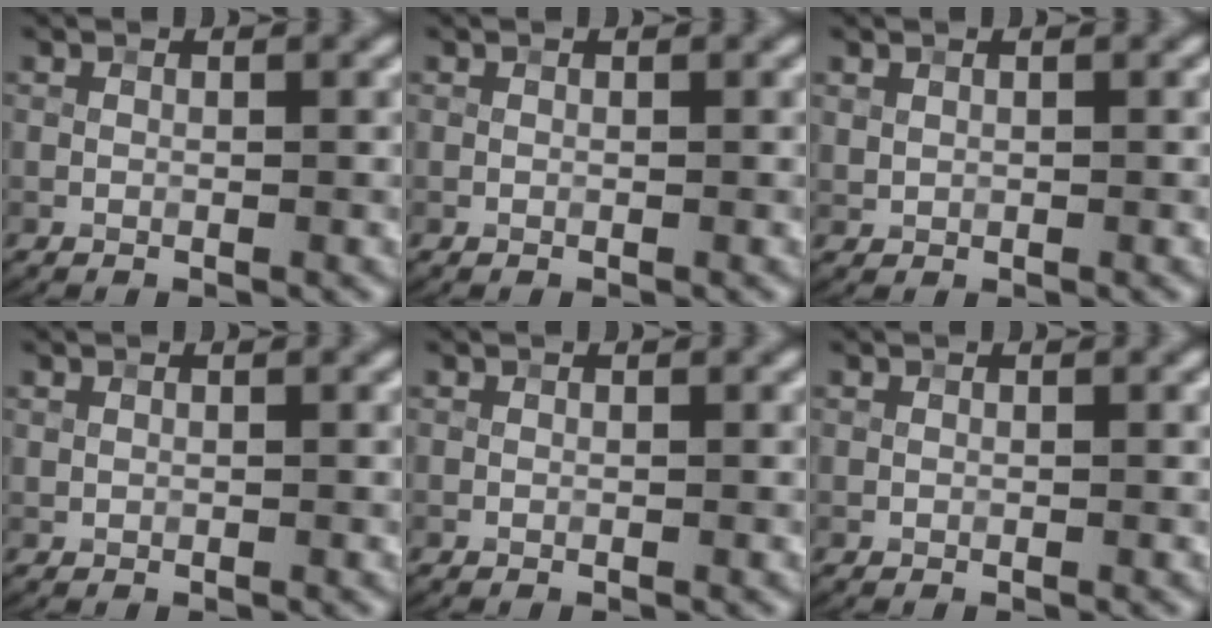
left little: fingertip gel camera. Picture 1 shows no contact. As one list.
[{"total": 0.0}, {"total": 0.6, "force": [0.3, 0.5, 0.2], "torque": [-0.002, -0.003, 0.011]}, {"total": 0.0}, {"total": 0.0}, {"total": 0.0}]